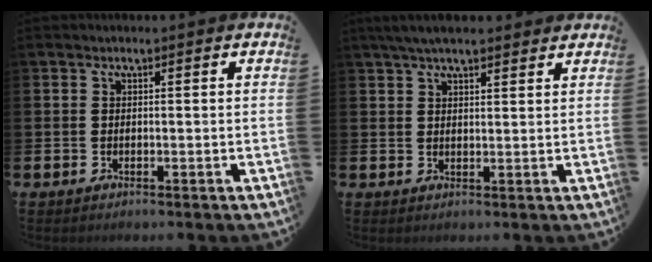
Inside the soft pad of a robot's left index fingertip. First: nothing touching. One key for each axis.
{"total": 4.3, "fx": 3.8, "fy": 1.0, "fz": 1.8, "tx": -0.039, "ty": -0.006, "tz": 0.069}